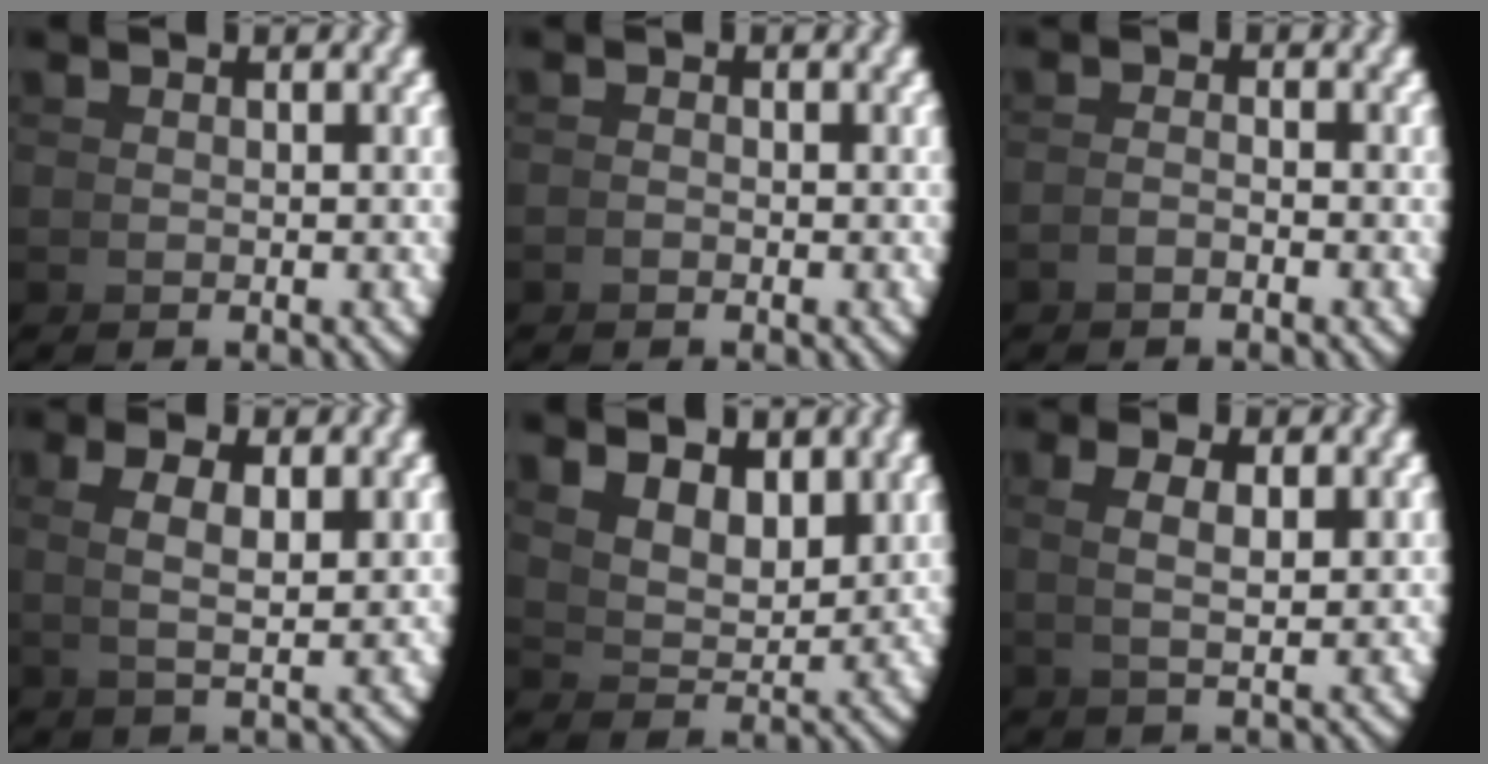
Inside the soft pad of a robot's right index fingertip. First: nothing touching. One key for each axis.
{"total": 1.2, "fx": -0.5, "fy": -1.0, "fz": -0.3, "tx": 0.011, "ty": 0.003, "tz": -0.013}
{"total": 1.6, "fx": -1.0, "fy": -1.2, "fz": 0.1, "tx": 0.007, "ty": 0.004, "tz": -0.021}
{"total": 3.2, "fx": 1.8, "fy": 0.2, "fz": 2.7, "tx": -0.040, "ty": 0.007, "tz": 0.038}
{"total": 4.5, "fx": 3.0, "fy": 2.0, "fz": 2.7, "tx": -0.051, "ty": -0.011, "tz": 0.065}
{"total": 2.6, "fx": 1.5, "fy": -0.3, "fz": 2.1, "tx": -0.033, "ty": 0.004, "tz": 0.034}